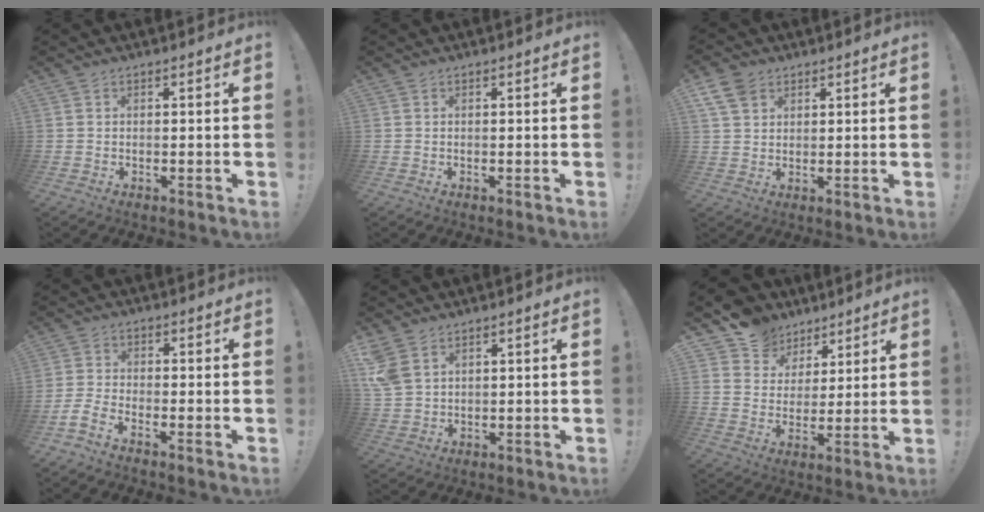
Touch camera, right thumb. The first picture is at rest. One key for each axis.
{"total": 0.0}
{"total": 7.9, "fx": 4.4, "fy": 5.6, "fz": 3.4, "tx": -0.061, "ty": -0.014, "tz": 0.089}
{"total": 4.1, "fx": -3.0, "fy": 1.1, "fz": 2.5, "tx": -0.066, "ty": -0.010, "tz": -0.058}
{"total": 6.7, "fx": 3.6, "fy": 4.4, "fz": 3.5, "tx": -0.075, "ty": -0.012, "tz": 0.072}
{"total": 10.5, "fx": 6.9, "fy": 7.8, "fz": 1.6, "tx": -0.024, "ty": -0.054, "tz": 0.137}